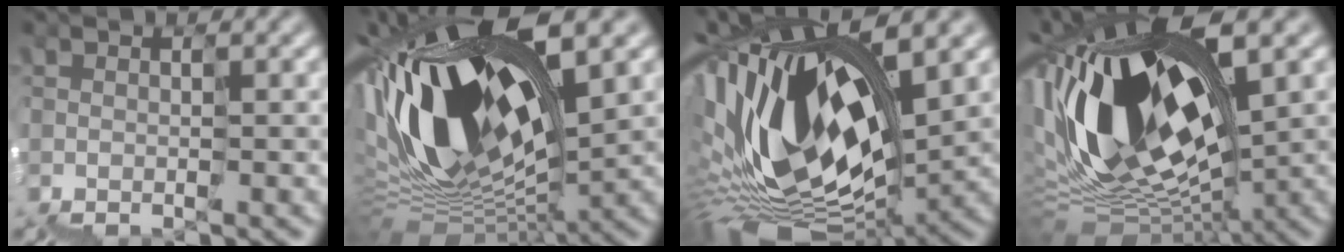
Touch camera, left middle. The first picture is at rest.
{"total": 16.2, "force": [4.0, 6.8, 14.1], "torque": [-0.291, 0.028, 0.069]}
{"total": 15.5, "force": [1.9, 7.2, 13.6], "torque": [-0.277, 0.003, 0.034]}
{"total": 15.6, "force": [2.3, 6.9, 13.8], "torque": [-0.288, 0.032, 0.041]}